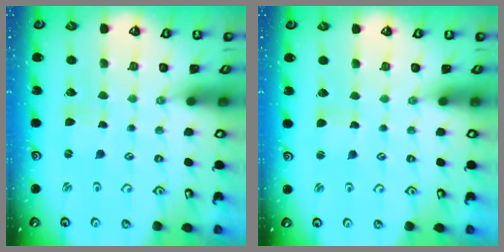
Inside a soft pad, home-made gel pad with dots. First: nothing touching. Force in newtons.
{"total": 1.0, "press": 1.0, "slide": 0.1}